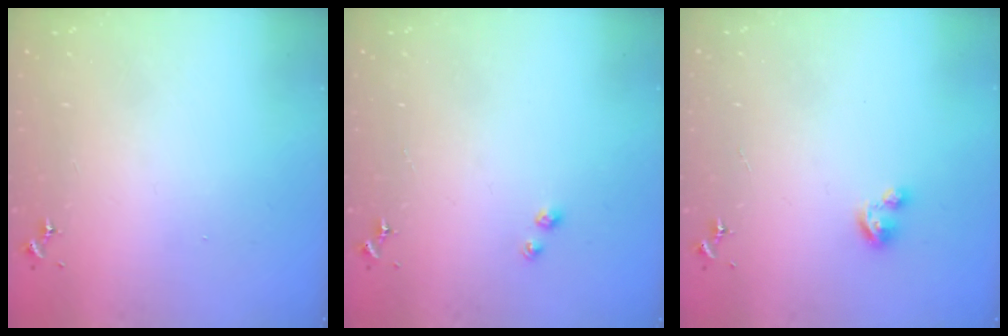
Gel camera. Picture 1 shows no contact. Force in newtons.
{"total": 2.3, "press": 2.3, "slide": 0.3}
{"total": 4.4, "press": 4.3, "slide": 0.4}